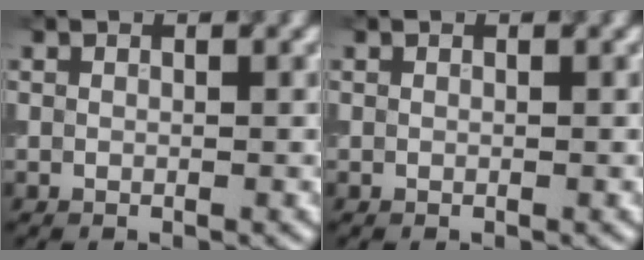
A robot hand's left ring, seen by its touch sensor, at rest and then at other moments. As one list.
[{"total": 0.0}]